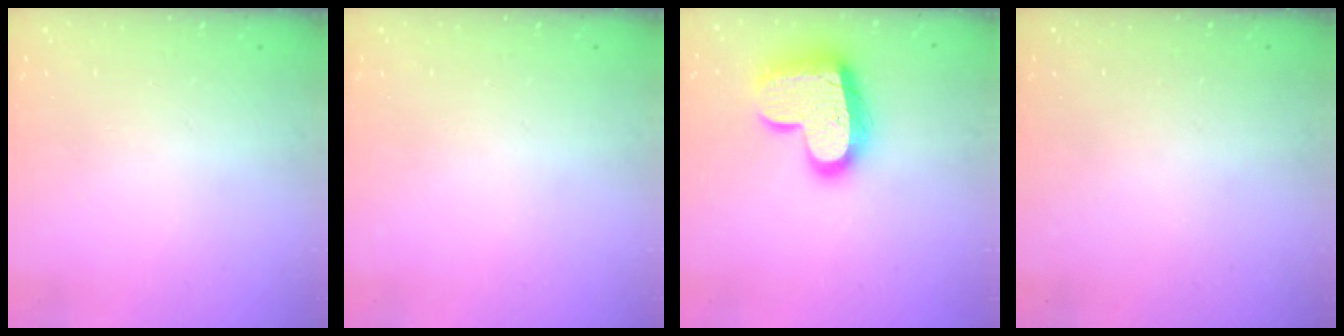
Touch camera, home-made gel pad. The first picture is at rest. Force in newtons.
{"total": 0.0}
{"total": 18.3, "press": 18.2, "slide": 1.2}
{"total": 0.0}